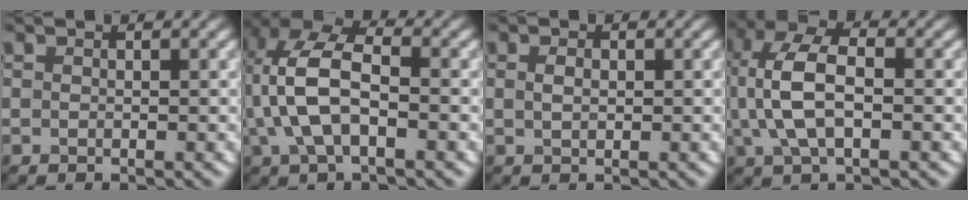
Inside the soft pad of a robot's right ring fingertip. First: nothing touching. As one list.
[{"total": 8.0, "force": [-0.1, 4.2, 6.8], "torque": [-0.155, 0.017, -0.009]}, {"total": 1.2, "force": [0.2, 0.8, 0.9], "torque": [-0.020, 0.000, 0.005]}, {"total": 7.2, "force": [0.5, 3.6, 6.2], "torque": [-0.136, 0.012, 0.003]}]